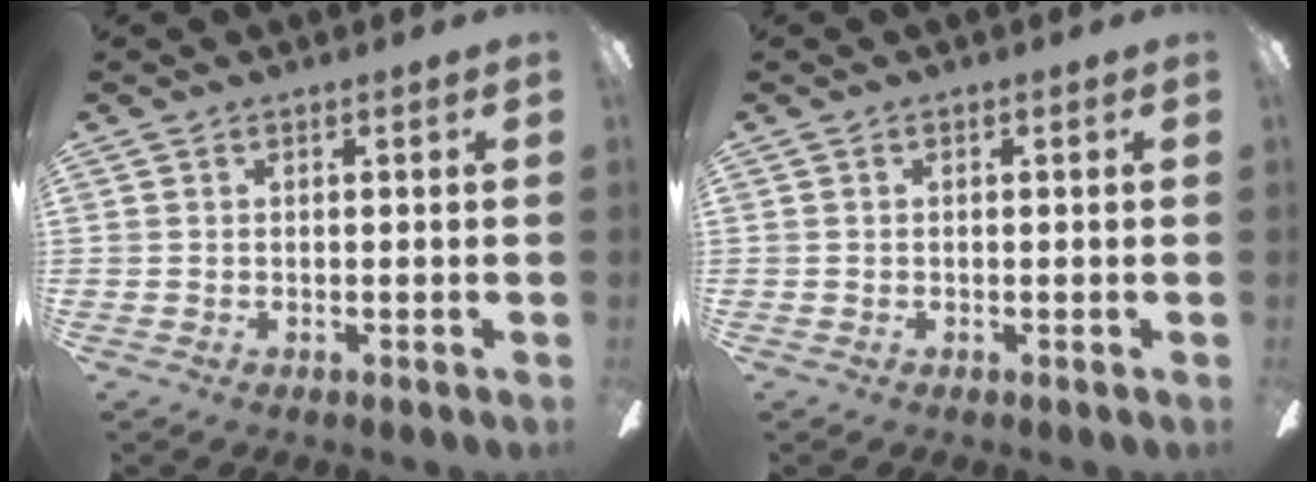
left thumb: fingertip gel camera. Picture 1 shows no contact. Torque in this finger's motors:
{"motor_torque": [0.03, 0.00, -0.05, 0.03, 0.00]}